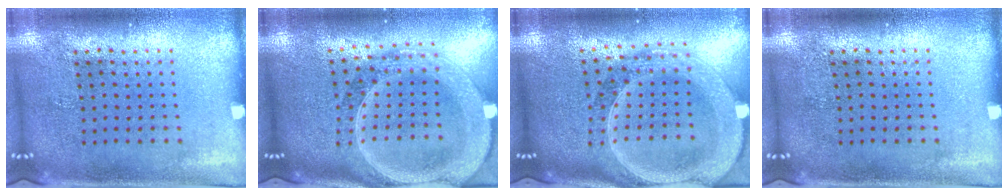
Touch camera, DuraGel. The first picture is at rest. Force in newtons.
{"total": 2.9, "press": 2.5, "slide": 1.5}
{"total": 2.9, "press": 2.5, "slide": 1.5}
{"total": 0.0}